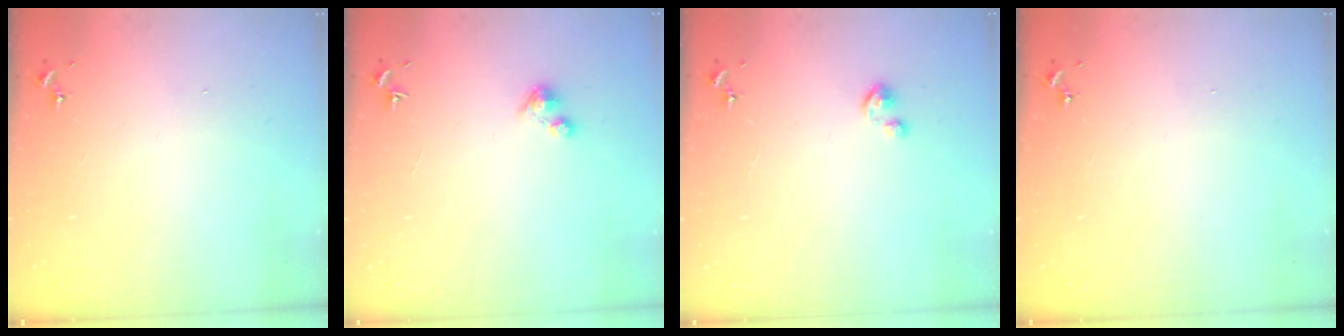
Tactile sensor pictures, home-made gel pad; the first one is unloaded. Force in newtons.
{"total": 2.4, "press": 2.4, "slide": 0.2}
{"total": 1.8, "press": 1.8, "slide": 0.2}
{"total": 0.0}